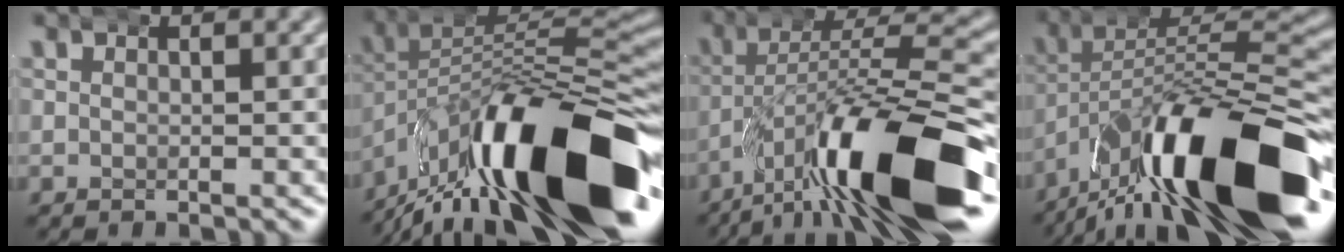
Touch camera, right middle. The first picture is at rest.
{"total": 17.5, "force": [-7.8, 7.1, 13.9], "torque": [-0.215, -0.011, -0.118]}
{"total": 14.1, "force": [-7.5, 3.0, 11.5], "torque": [-0.186, -0.001, -0.116]}
{"total": 16.5, "force": [-8.2, 5.6, 13.2], "torque": [-0.211, -0.013, -0.123]}